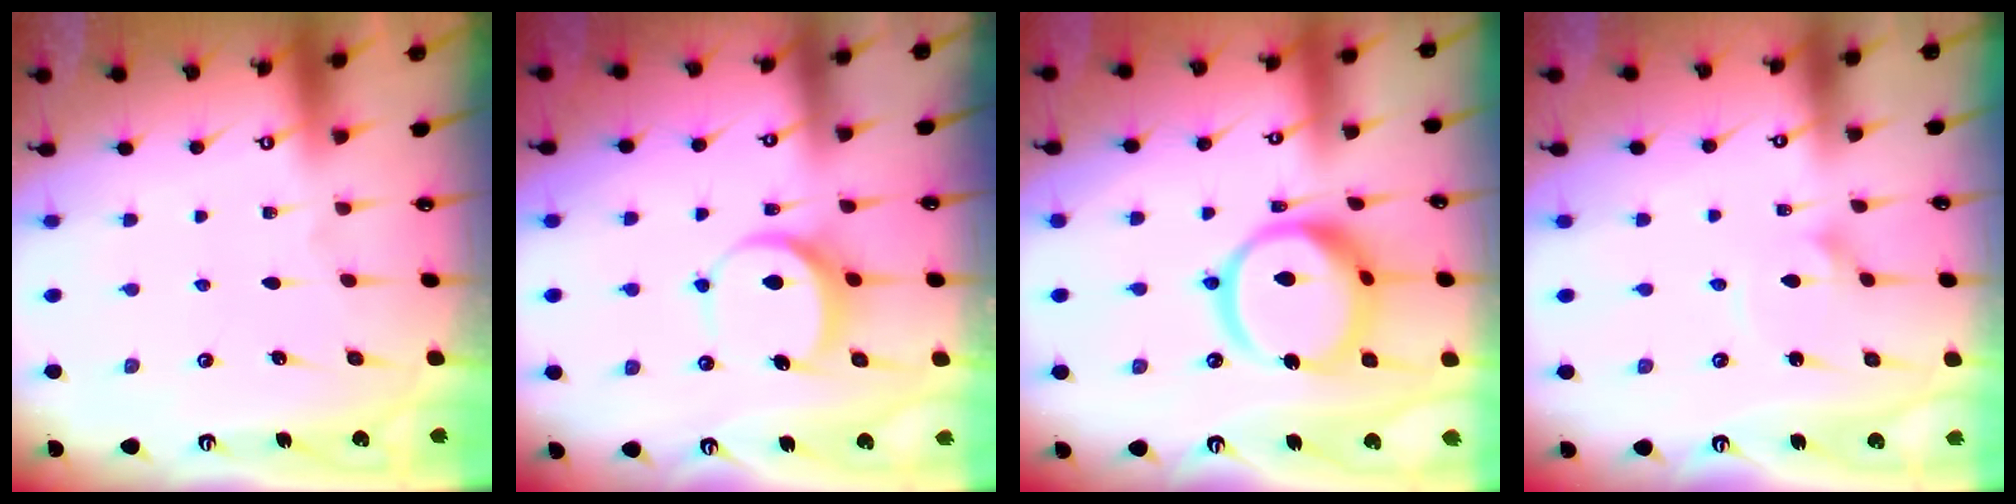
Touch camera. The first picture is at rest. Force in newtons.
{"total": 7.0, "press": 7.0, "slide": 0.6}
{"total": 17.9, "press": 17.8, "slide": 1.9}
{"total": 1.6, "press": 1.6, "slide": 0.3}